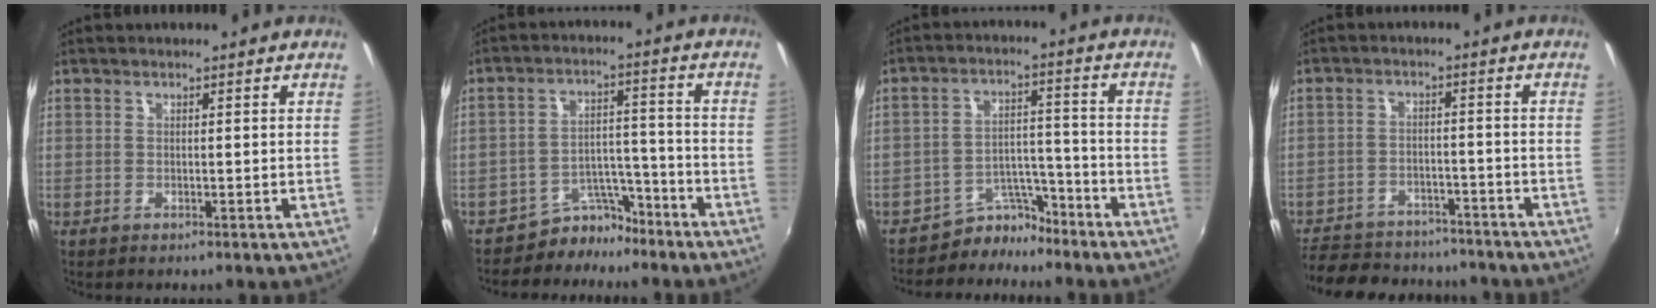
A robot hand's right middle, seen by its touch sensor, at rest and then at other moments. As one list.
[{"total": 7.0, "force": [-6.1, 3.5, 0.6], "torque": [-0.007, 0.033, -0.096]}, {"total": 6.8, "force": [-6.1, 3.0, 0.2], "torque": [-0.003, 0.030, -0.101]}, {"total": 18.5, "force": [-15.3, 8.1, 6.7], "torque": [-0.164, 0.013, -0.211]}]